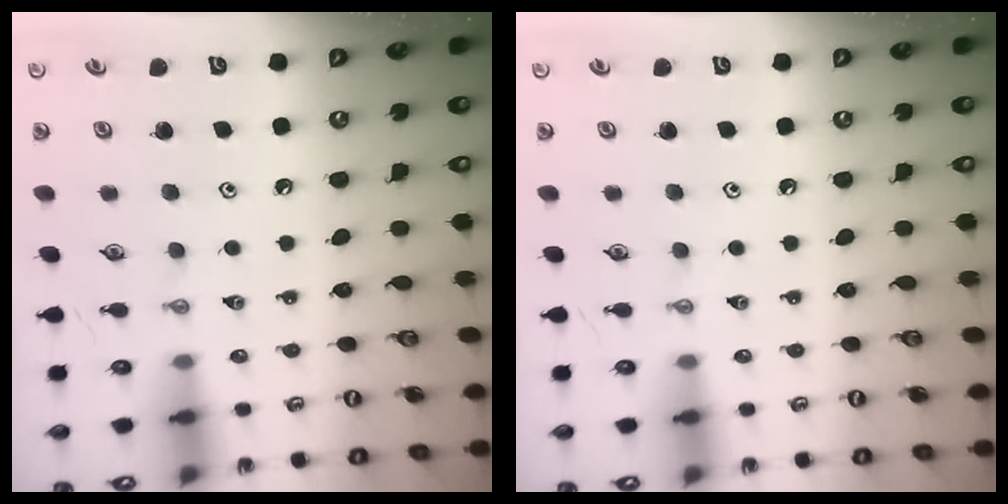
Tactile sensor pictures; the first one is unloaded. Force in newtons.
{"total": 0.0}